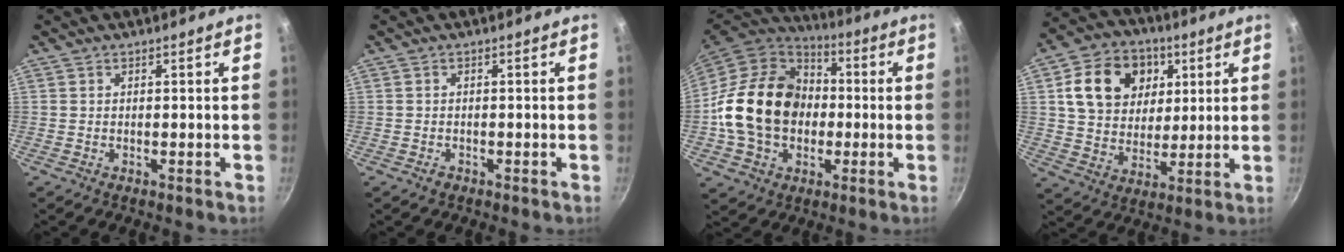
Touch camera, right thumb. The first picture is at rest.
{"total": 1.0, "force": [-0.6, 0.7, 0.3], "torque": [-0.006, 0.004, -0.007]}
{"total": 21.6, "force": [-0.9, 16.9, 13.3], "torque": [-0.209, 0.039, -0.017]}
{"total": 16.4, "force": [5.1, 12.9, 8.7], "torque": [-0.125, 0.000, 0.085]}